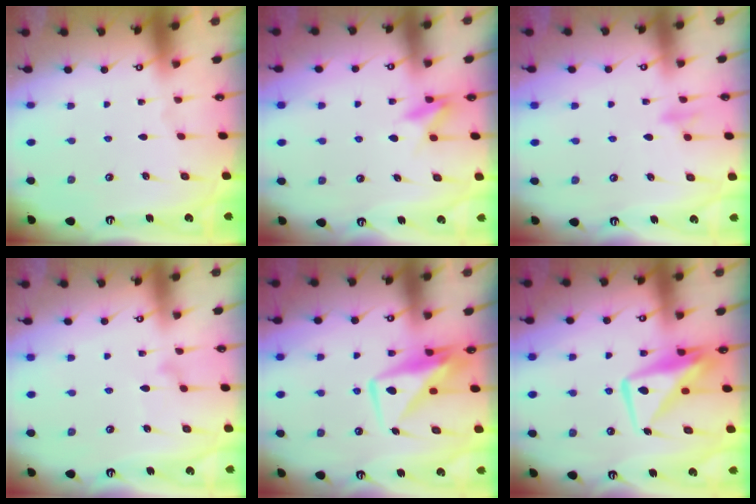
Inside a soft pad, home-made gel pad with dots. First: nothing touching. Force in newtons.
{"total": 8.5, "press": 8.4, "slide": 1.3}
{"total": 8.2, "press": 8.1, "slide": 1.5}
{"total": 7.5, "press": 7.4, "slide": 0.5}
{"total": 9.3, "press": 9.3, "slide": 0.9}
{"total": 9.5, "press": 9.5, "slide": 0.9}